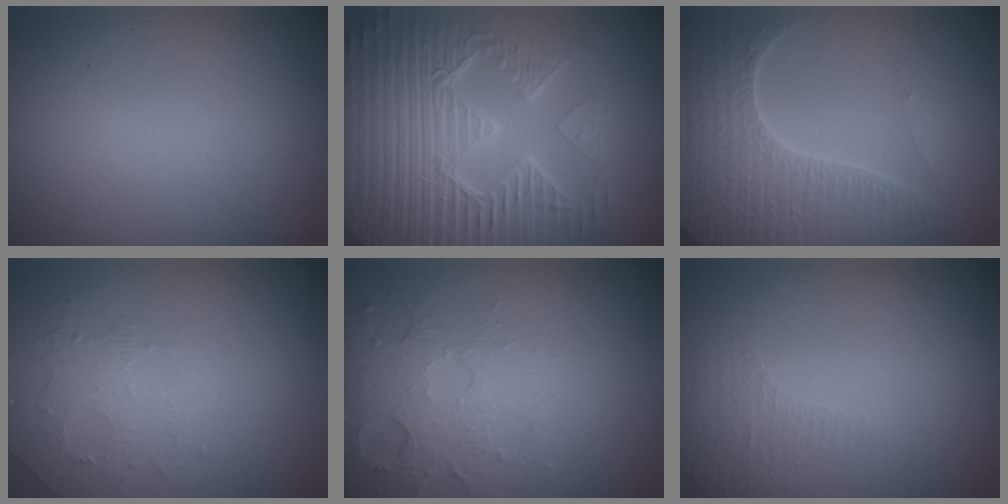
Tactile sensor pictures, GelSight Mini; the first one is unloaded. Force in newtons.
{"total": 9.5, "press": 6.8, "slide": 6.7}
{"total": 7.0, "press": 6.8, "slide": 1.7}
{"total": 1.6, "press": 1.2, "slide": 1.0}
{"total": 5.0, "press": 3.3, "slide": 3.8}
{"total": 1.1, "press": 0.7, "slide": 0.8}